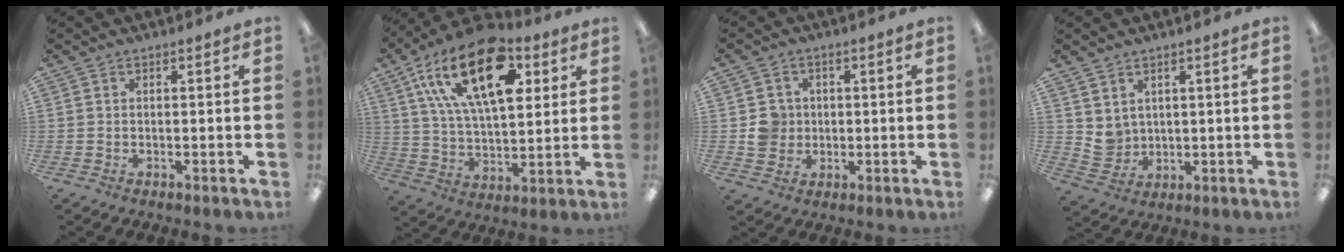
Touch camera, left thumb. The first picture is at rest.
{"total": 23.8, "force": [10.9, 12.2, 17.2], "torque": [-0.292, -0.036, 0.184]}
{"total": 5.8, "force": [0.2, 5.7, 1.3], "torque": [-0.013, 0.007, 0.003]}
{"total": 4.8, "force": [3.0, 3.6, 0.5], "torque": [-0.017, -0.016, 0.060]}